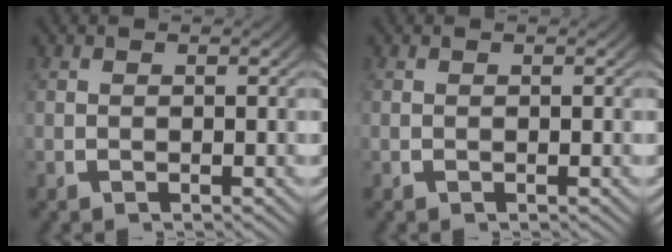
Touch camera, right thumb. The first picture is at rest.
{"total": 0.0}